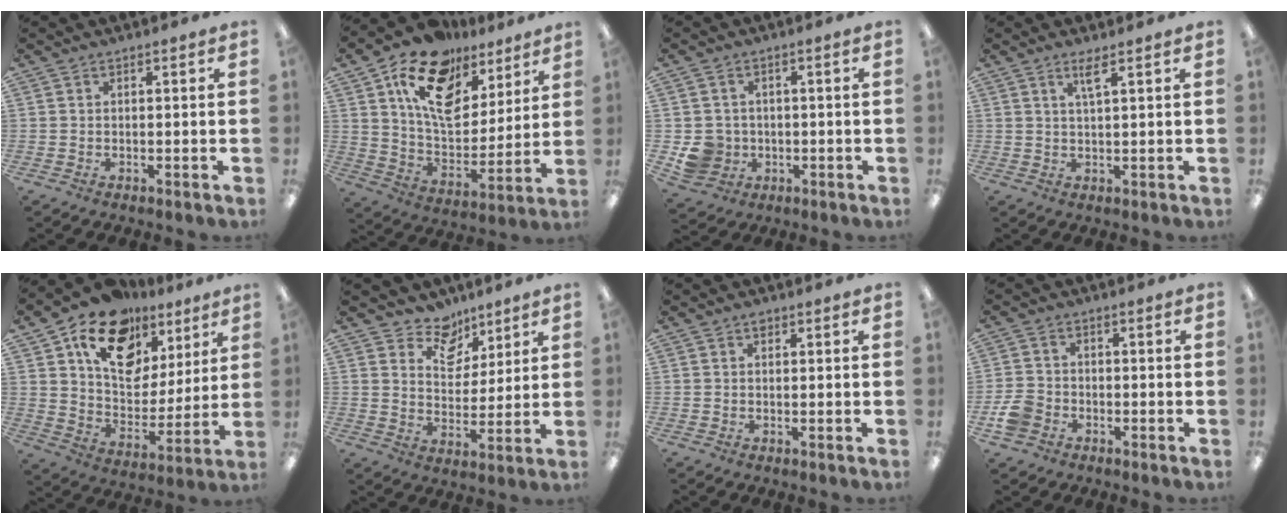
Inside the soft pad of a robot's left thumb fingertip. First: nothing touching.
{"total": 17.8, "force": [10.8, 10.5, 9.6], "torque": [-0.167, -0.053, 0.195]}
{"total": 6.0, "force": [-1.0, 5.7, 1.4], "torque": [-0.038, 0.012, -0.012]}
{"total": 3.0, "force": [2.0, 0.2, 2.2], "torque": [-0.051, 0.002, 0.033]}
{"total": 17.9, "force": [11.3, 11.4, 7.9], "torque": [-0.127, -0.063, 0.205]}
{"total": 9.5, "force": [7.1, 6.0, 2.1], "torque": [-0.038, -0.049, 0.133]}
{"total": 1.0, "force": [0.5, 0.6, 0.6], "torque": [-0.004, 0.000, 0.006]}
{"total": 5.1, "force": [-2.6, 3.8, 2.2], "torque": [-0.050, 0.012, -0.050]}